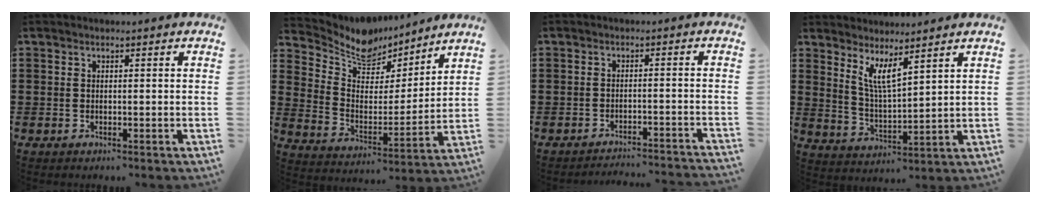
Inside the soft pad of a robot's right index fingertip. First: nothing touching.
{"total": 8.3, "force": [7.3, 3.6, 1.4], "torque": [-0.065, -0.054, 0.131]}
{"total": 2.5, "force": [-2.5, -0.2, 0.3], "torque": [-0.009, 0.000, -0.054]}
{"total": 5.4, "force": [3.7, 0.7, 3.8], "torque": [-0.085, -0.015, 0.066]}